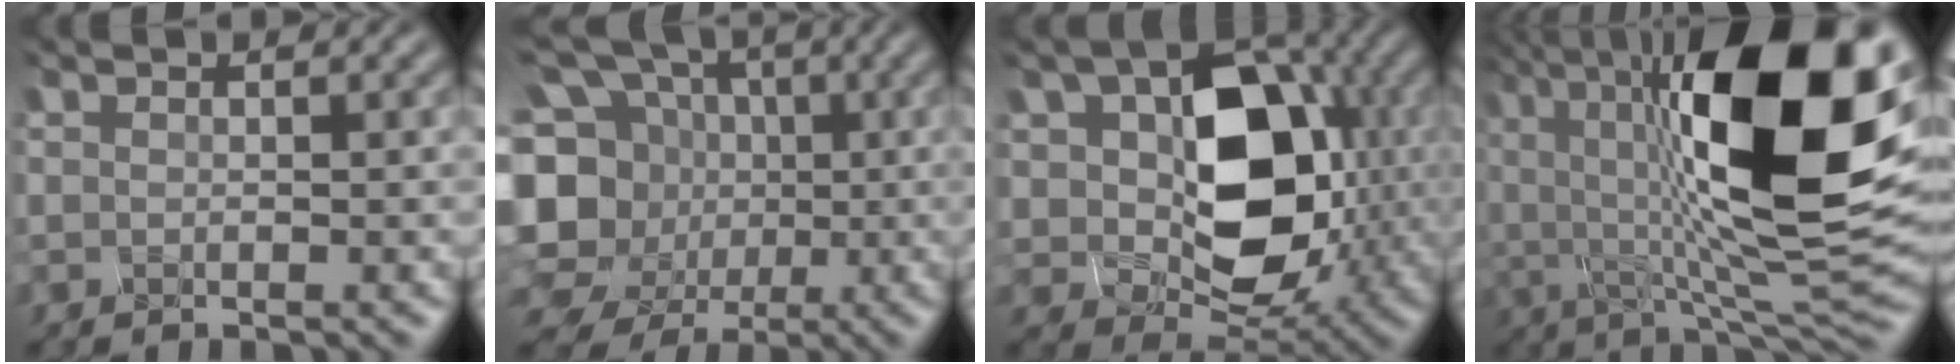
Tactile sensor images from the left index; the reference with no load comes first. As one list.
[{"total": 13.6, "force": [-2.3, 12.1, 5.7], "torque": [-0.153, 0.016, -0.064]}, {"total": 11.8, "force": [0.6, 8.1, 8.6], "torque": [-0.129, -0.002, 0.004]}, {"total": 17.2, "force": [3.1, 6.5, 15.6], "torque": [-0.242, 0.001, 0.034]}]